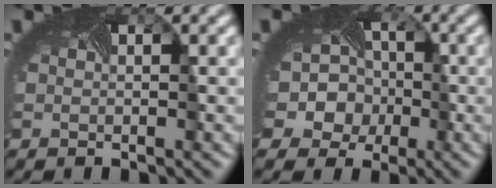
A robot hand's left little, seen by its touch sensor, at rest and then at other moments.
{"total": 12.6, "force": [-2.1, 11.1, 5.5], "torque": [-0.126, -0.003, -0.065]}